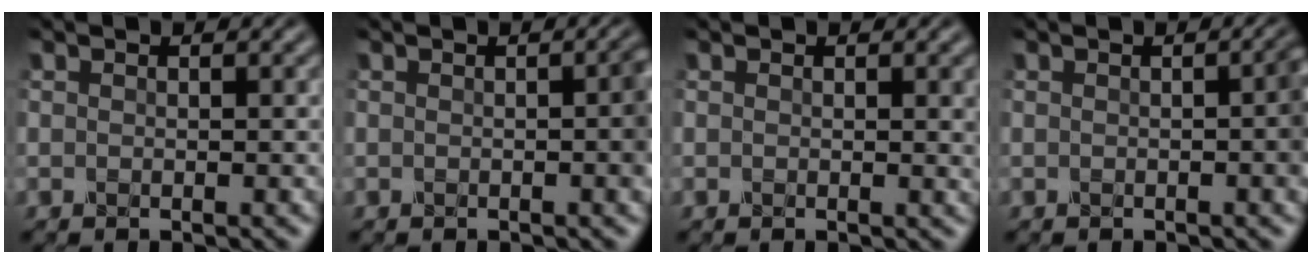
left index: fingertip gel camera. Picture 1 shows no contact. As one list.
[{"total": 2.1, "force": [0.0, 0.4, 2.1], "torque": [-0.024, 0.004, -0.002]}, {"total": 1.2, "force": [0.4, 0.2, 1.1], "torque": [-0.011, 0.000, 0.004]}, {"total": 2.8, "force": [0.0, 0.6, 2.7], "torque": [-0.028, 0.008, -0.003]}]